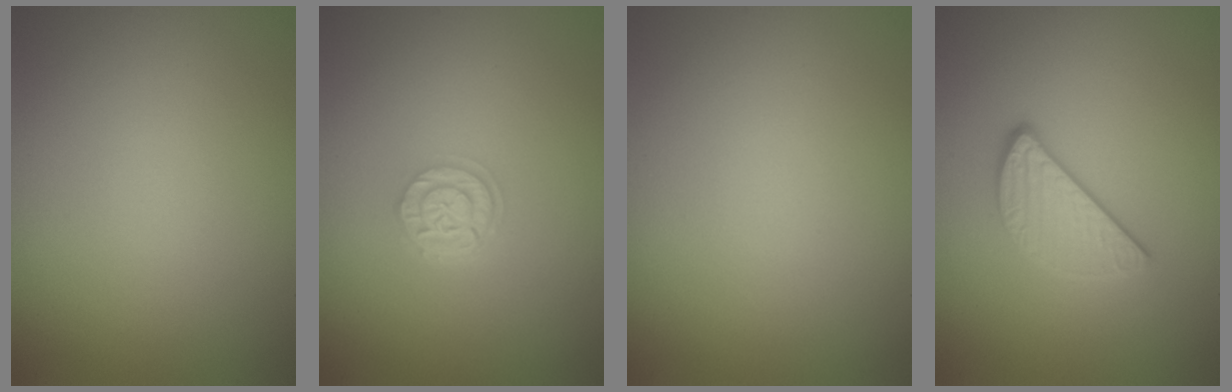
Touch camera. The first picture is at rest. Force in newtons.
{"total": 2.6, "press": 2.1, "slide": 1.5}
{"total": 0.0}
{"total": 3.2, "press": 2.5, "slide": 1.9}